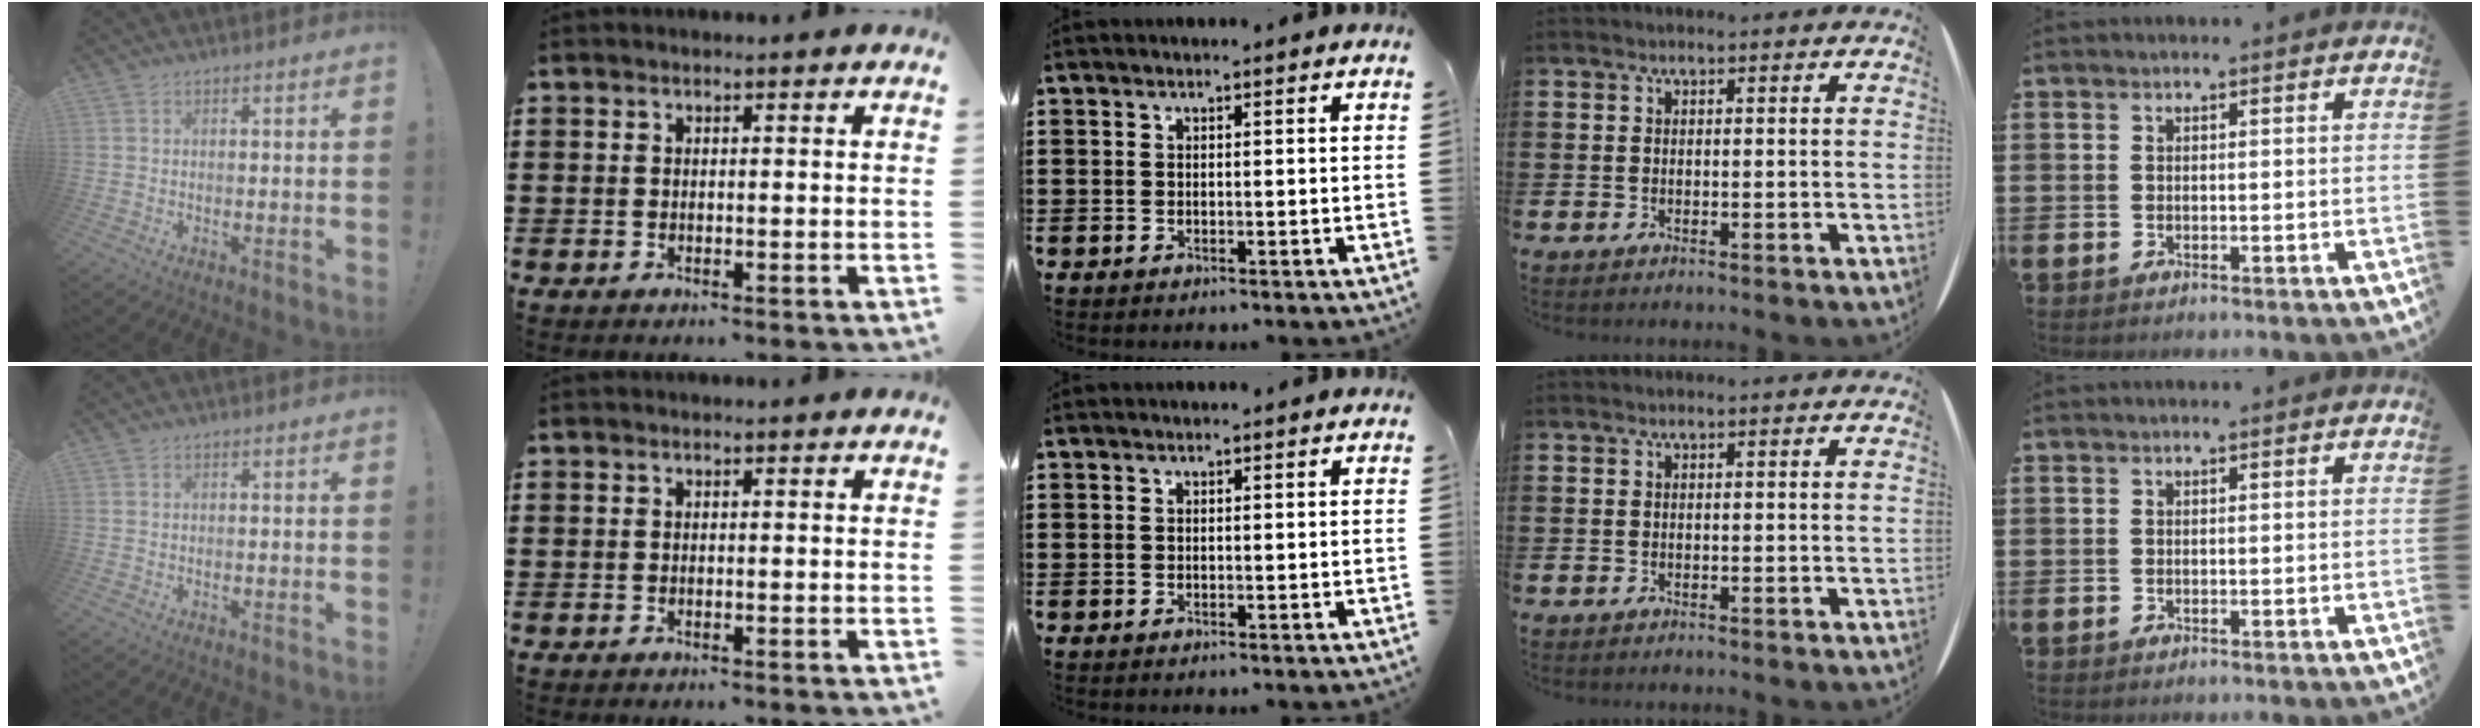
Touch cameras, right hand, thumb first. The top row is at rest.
{}